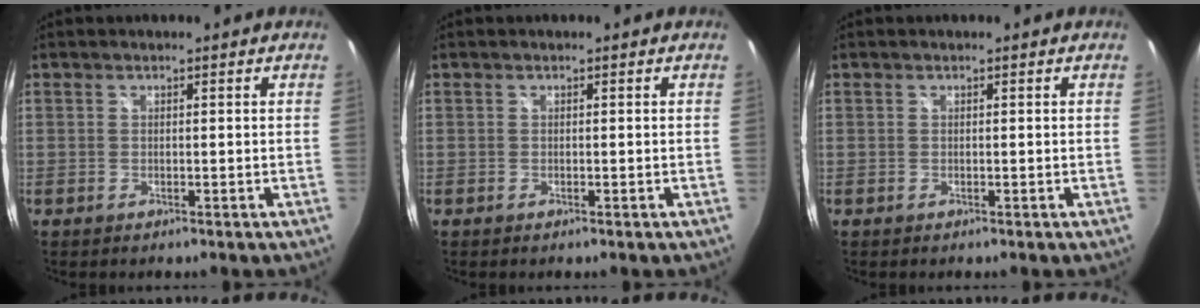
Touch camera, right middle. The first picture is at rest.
{"total": 0.0}
{"total": 0.0}